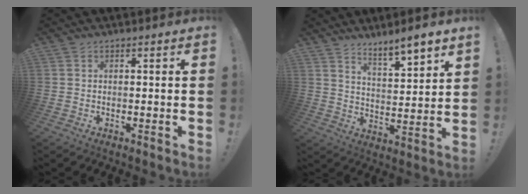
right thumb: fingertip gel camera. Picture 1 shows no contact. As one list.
[{"total": 7.2, "force": [6.5, 0.2, 3.1], "torque": [-0.049, -0.059, 0.112]}]